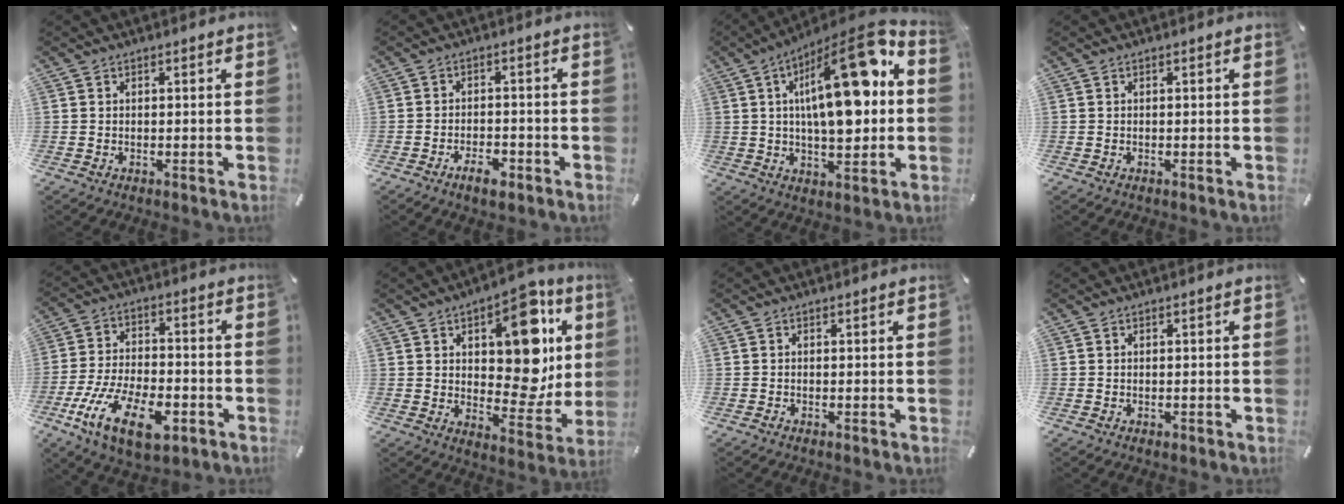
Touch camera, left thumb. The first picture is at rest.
{"total": 4.9, "force": [-3.2, 2.3, 2.9], "torque": [-0.049, 0.016, -0.057]}
{"total": 22.1, "force": [5.3, 8.9, 19.5], "torque": [-0.298, -0.029, 0.078]}
{"total": 0.0}
{"total": 16.9, "force": [-7.7, 8.5, 12.4], "torque": [-0.241, 0.036, -0.128]}
{"total": 19.0, "force": [6.9, 10.6, 14.2], "torque": [-0.173, -0.041, 0.112]}
{"total": 0.0}
{"total": 0.5, "force": [-0.1, 0.4, 0.2], "torque": [-0.003, 0.002, -0.004]}